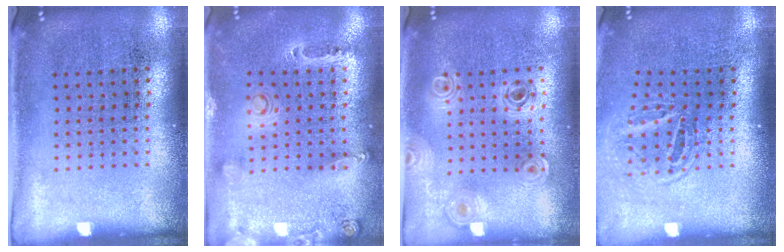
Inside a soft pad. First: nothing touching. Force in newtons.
{"total": 0.5, "press": 0.4, "slide": 0.3}
{"total": 0.8, "press": 0.8, "slide": 0.2}
{"total": 1.6, "press": 1.0, "slide": 1.2}